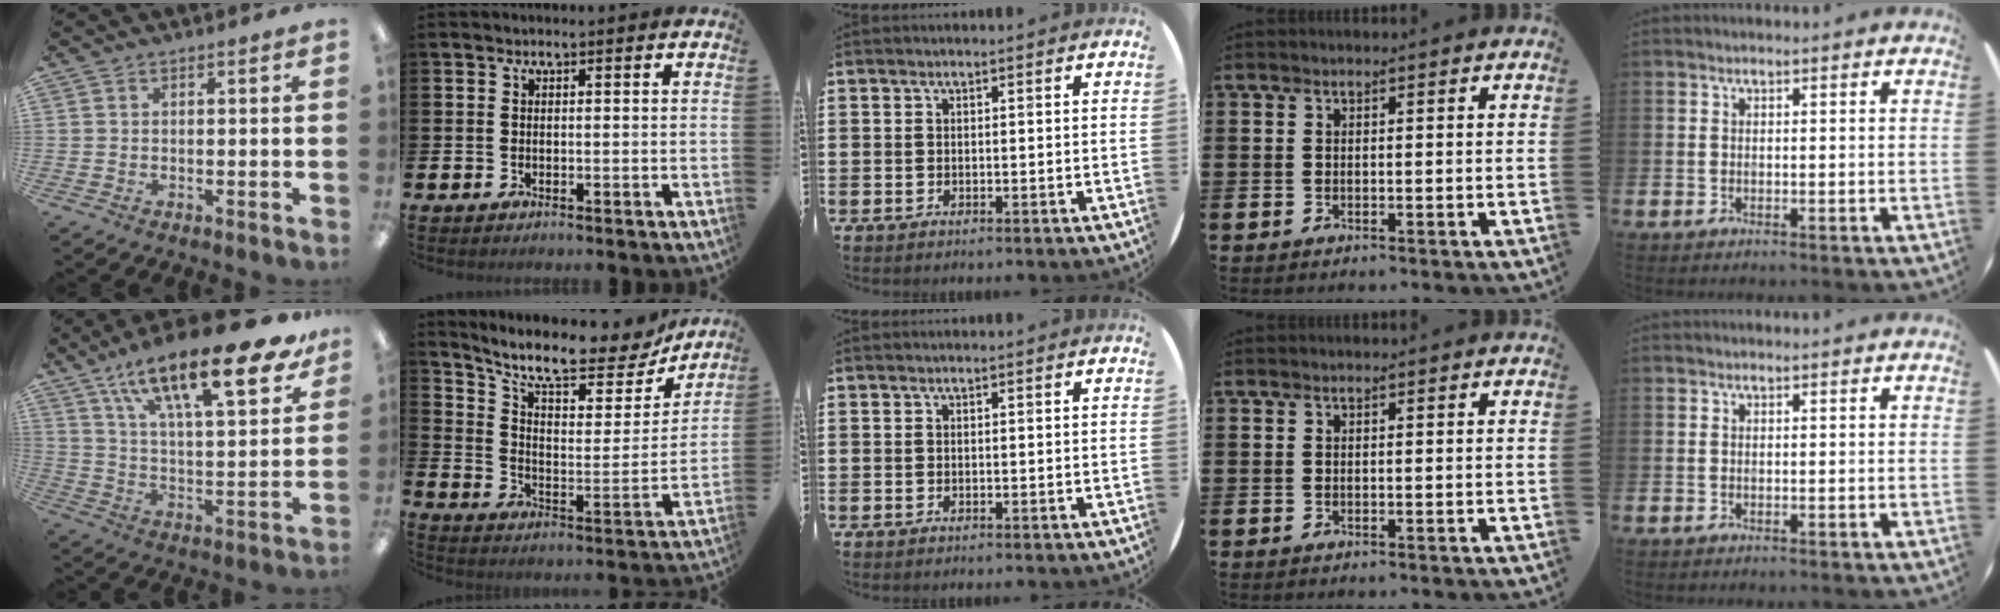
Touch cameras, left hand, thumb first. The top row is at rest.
{"thumb": {"total": 23.6, "force": [16.2, 6.8, 15.7], "torque": [-0.239, -0.100, 0.261]}, "index": {"total": 11.2, "force": [9.9, 2.5, 4.6], "torque": [-0.115, -0.068, 0.167]}}